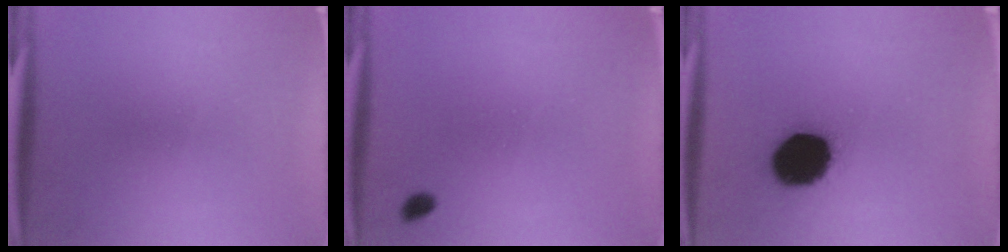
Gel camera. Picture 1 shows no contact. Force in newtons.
{"total": 1.3}
{"total": 18.9}